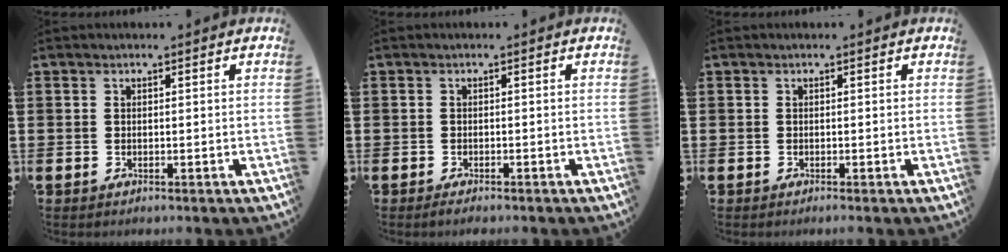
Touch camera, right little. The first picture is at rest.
{"total": 0.8, "force": [-0.6, 0.1, 0.5], "torque": [-0.010, -0.003, -0.011]}
{"total": 0.0}